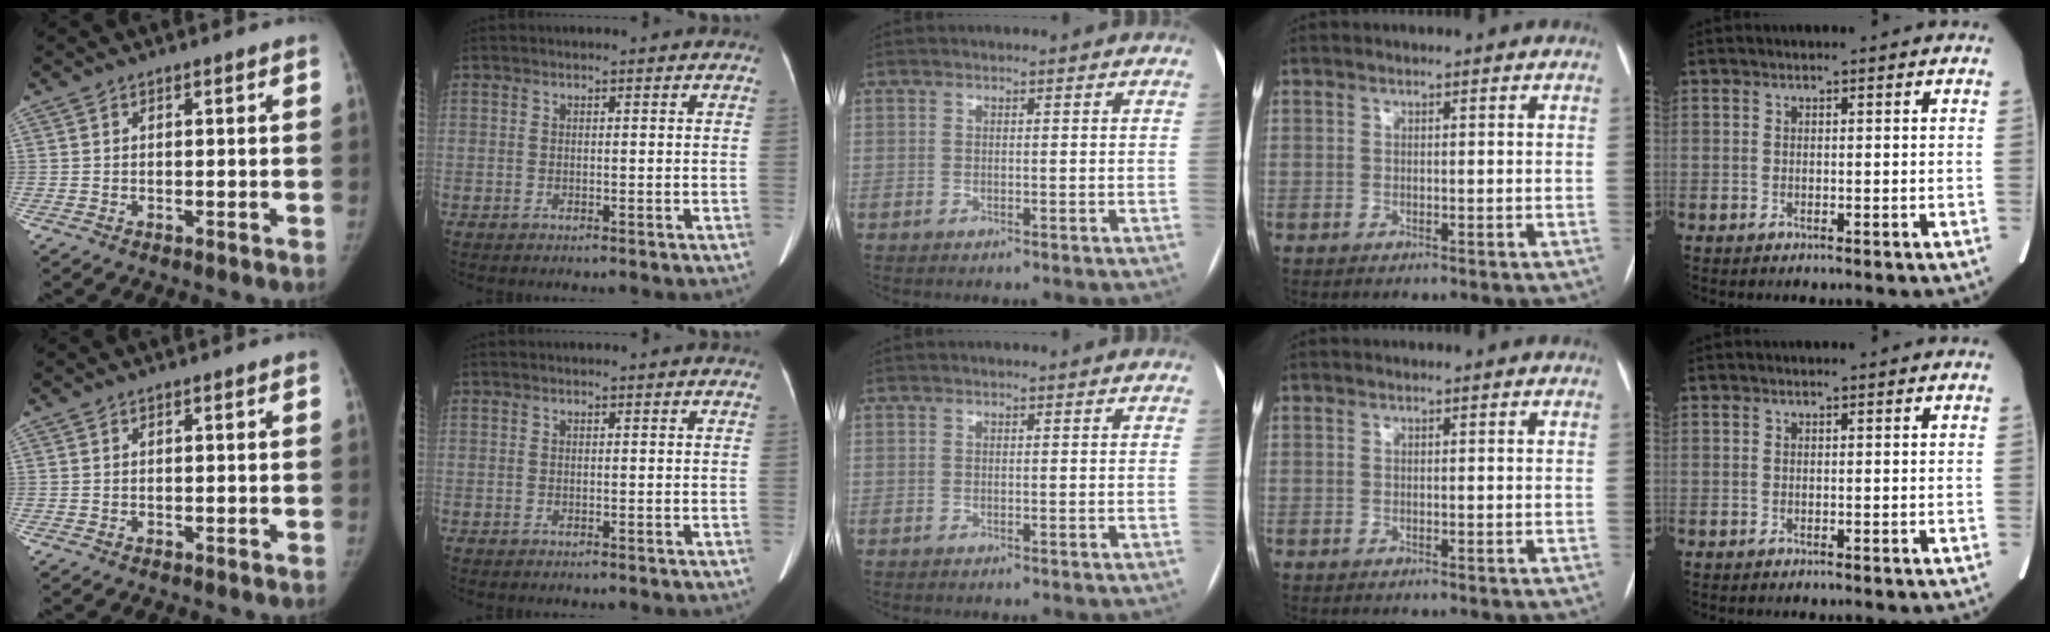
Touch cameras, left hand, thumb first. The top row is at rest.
{}